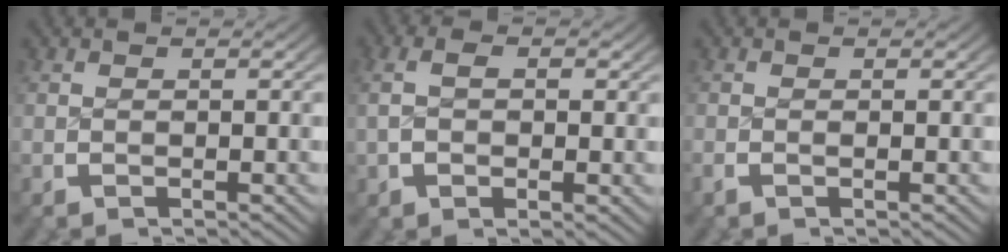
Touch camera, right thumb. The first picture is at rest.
{"total": 3.1, "force": [0.3, 1.9, 2.5], "torque": [-0.051, 0.000, 0.006]}
{"total": 0.6, "force": [-0.4, 0.3, 0.4], "torque": [-0.012, -0.002, -0.008]}